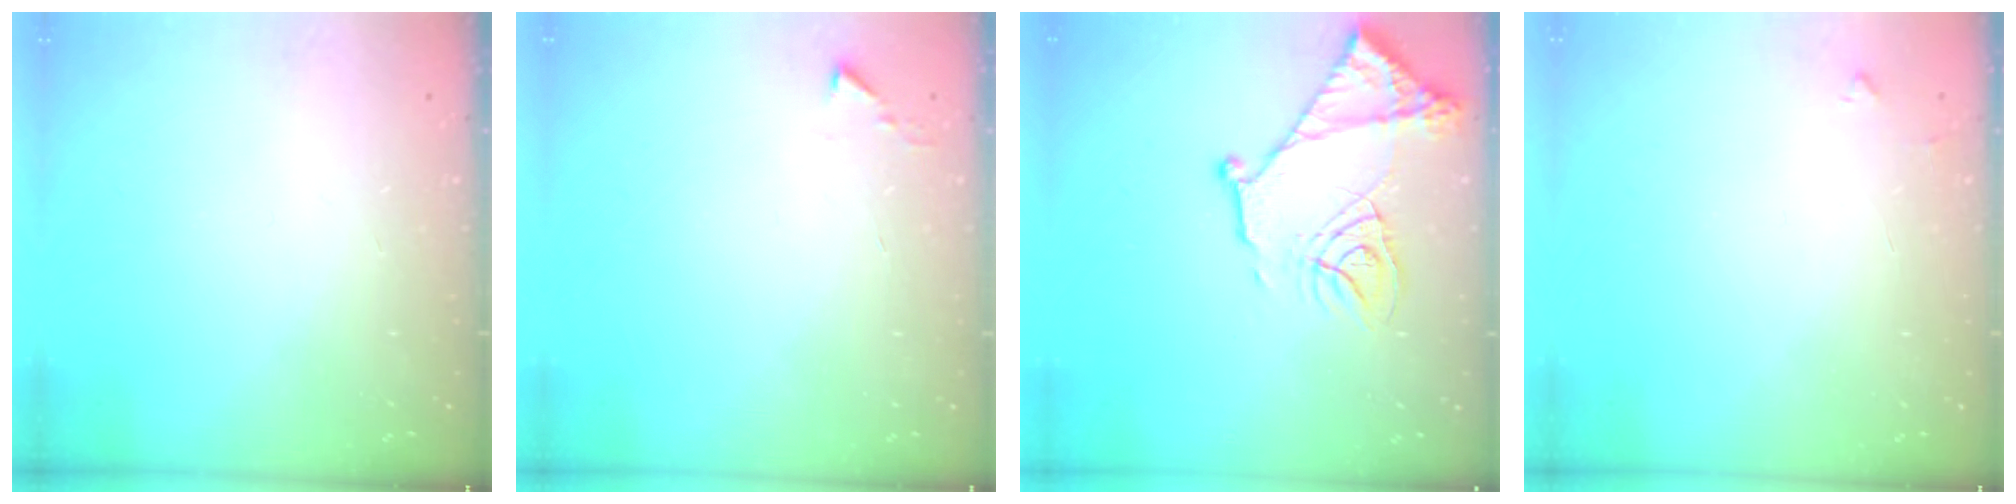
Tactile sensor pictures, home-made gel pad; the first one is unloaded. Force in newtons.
{"total": 1.1, "press": 1.1, "slide": 0.1}
{"total": 18.2, "press": 18.2, "slide": 1.1}
{"total": 3.8, "press": 3.7, "slide": 0.4}